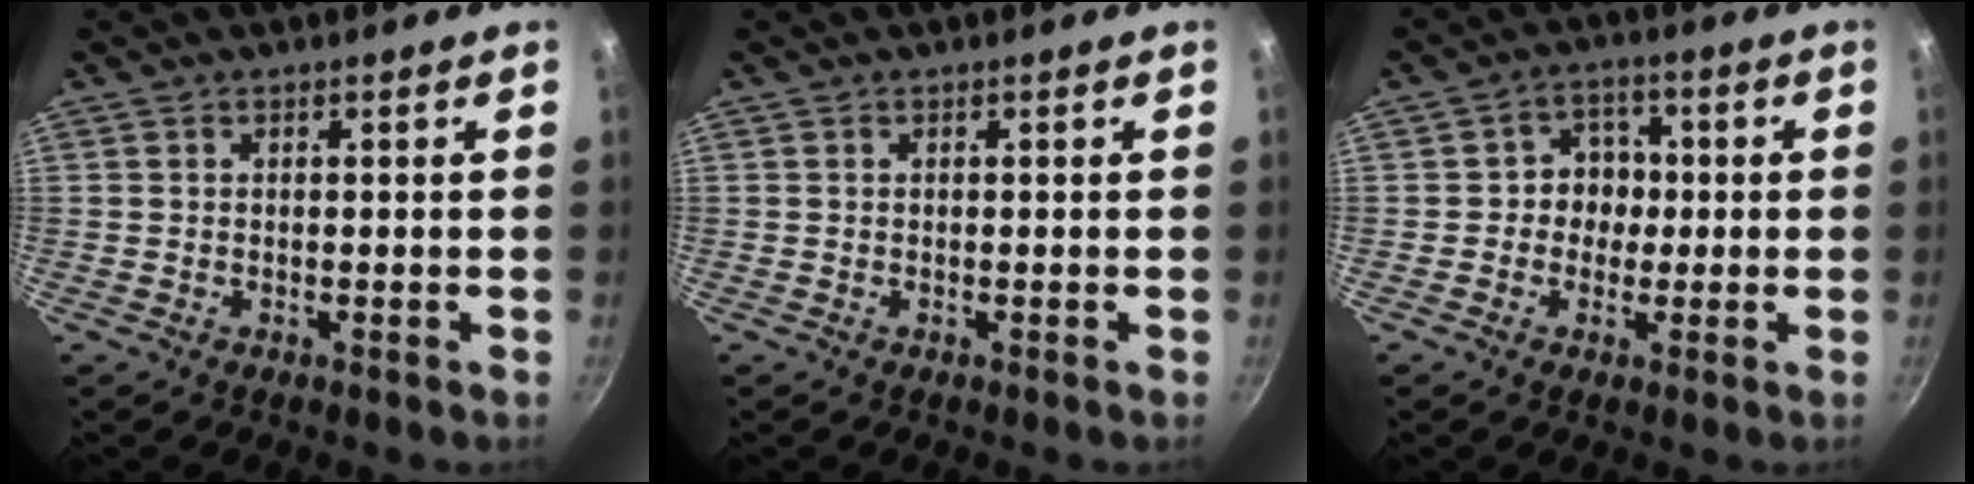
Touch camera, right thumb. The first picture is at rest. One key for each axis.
{"total": 0.0}
{"total": 5.8, "fx": -0.3, "fy": 5.4, "fz": 2.2, "tx": 0.012, "ty": 0.013, "tz": -0.013}